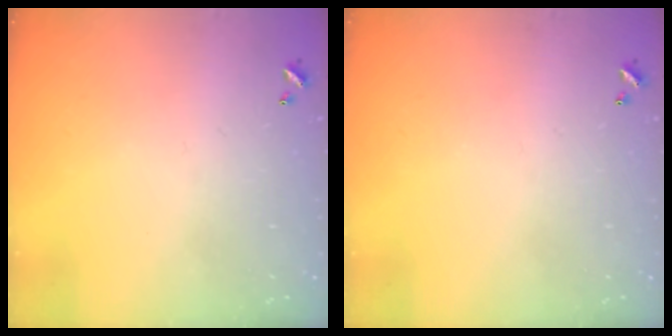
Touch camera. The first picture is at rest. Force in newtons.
{"total": 0.0}